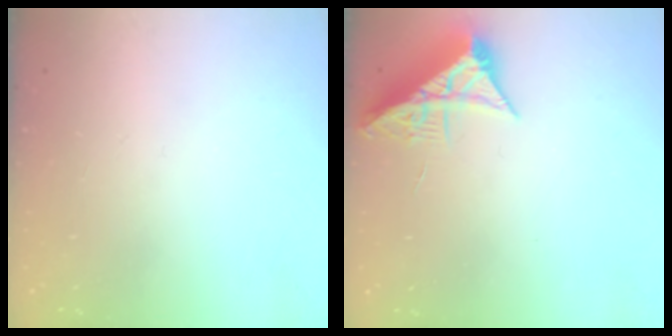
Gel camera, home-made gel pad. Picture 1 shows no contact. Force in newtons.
{"total": 8.4, "press": 8.4, "slide": 0.5}